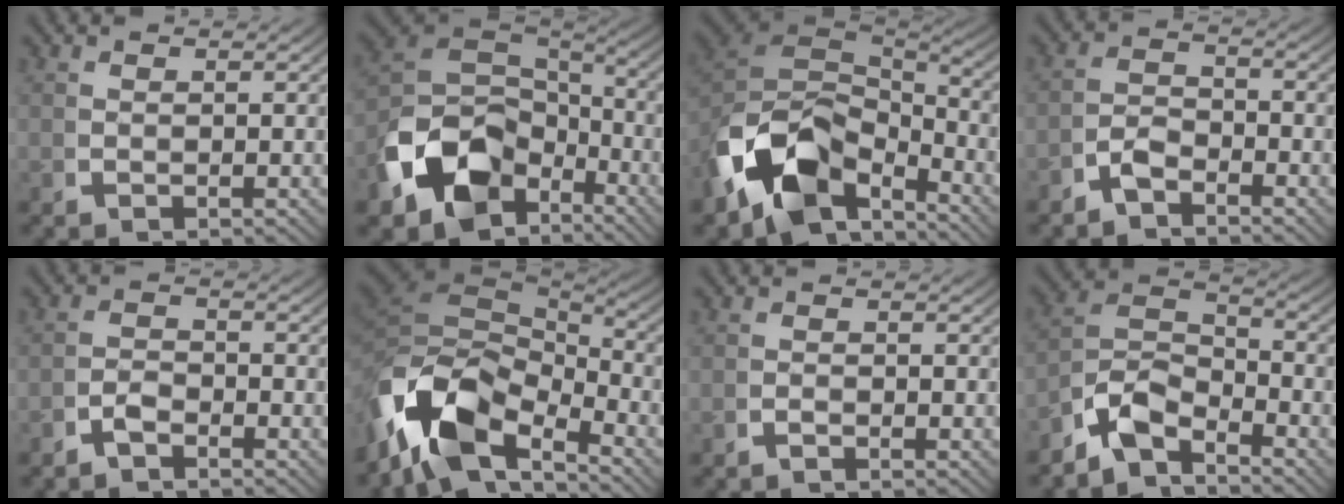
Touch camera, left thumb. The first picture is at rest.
{"total": 13.5, "force": [-2.8, 9.6, 9.0], "torque": [-0.200, -0.044, -0.031]}
{"total": 12.8, "force": [-2.4, 8.3, 9.4], "torque": [-0.212, -0.042, -0.026]}
{"total": 2.9, "force": [-2.1, 1.7, 1.2], "torque": [-0.015, -0.008, -0.041]}
{"total": 2.0, "force": [-1.6, 1.0, 0.7], "torque": [-0.010, -0.006, -0.032]}
{"total": 14.0, "force": [-1.4, 9.1, 10.6], "torque": [-0.215, -0.034, -0.013]}
{"total": 0.8, "force": [-0.7, 0.2, 0.1], "torque": [-0.002, -0.002, -0.016]}
{"total": 7.4, "force": [-2.5, 5.0, 4.8], "torque": [-0.092, -0.023, -0.051]}